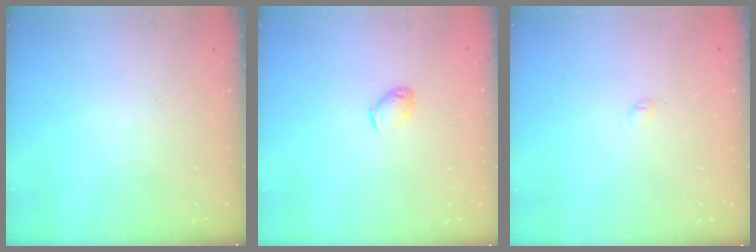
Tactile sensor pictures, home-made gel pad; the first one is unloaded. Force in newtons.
{"total": 3.8, "press": 3.7, "slide": 0.7}
{"total": 2.3, "press": 2.3, "slide": 0.3}